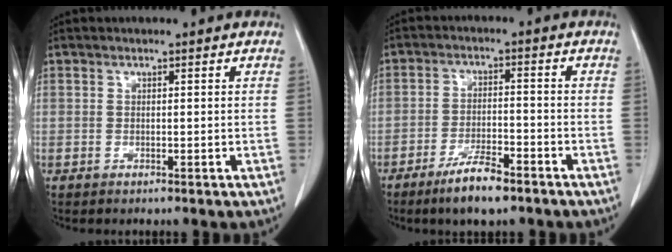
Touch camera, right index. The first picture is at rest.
{"total": 7.6, "force": [-6.1, 1.2, 4.4], "torque": [-0.082, -0.013, -0.109]}